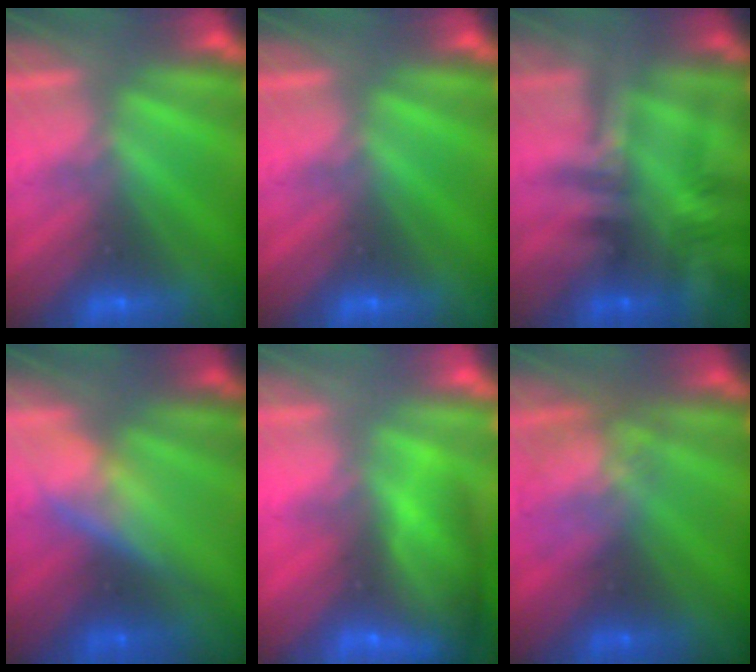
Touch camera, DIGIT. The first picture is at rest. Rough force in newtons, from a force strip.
{"total": 0.0}
{"total": 2.4}
{"total": 2.7}
{"total": 10.6}
{"total": 3.3}